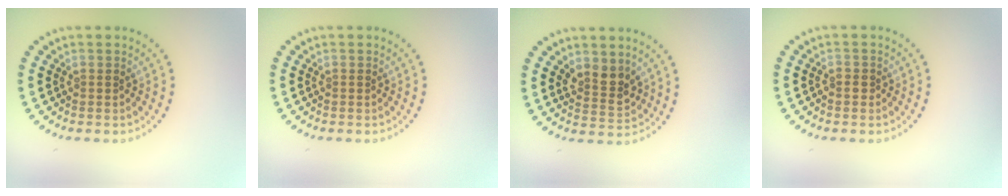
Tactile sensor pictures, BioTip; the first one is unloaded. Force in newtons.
{"total": 0.0}
{"total": 2.6, "press": 2.4, "slide": 1.1}
{"total": 0.5, "press": 0.4, "slide": 0.3}